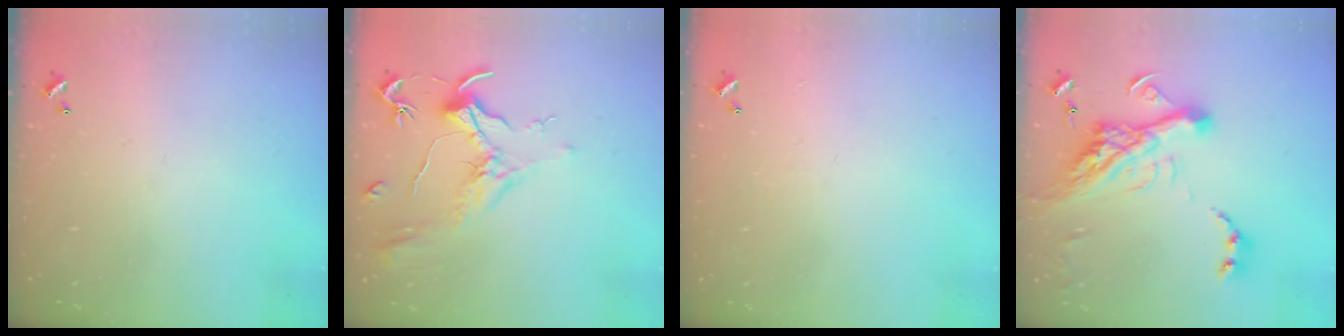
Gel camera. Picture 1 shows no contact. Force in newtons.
{"total": 1.9, "press": 1.7, "slide": 0.9}
{"total": 0.6, "press": 0.2, "slide": 0.6}
{"total": 19.3, "press": 19.1, "slide": 2.5}